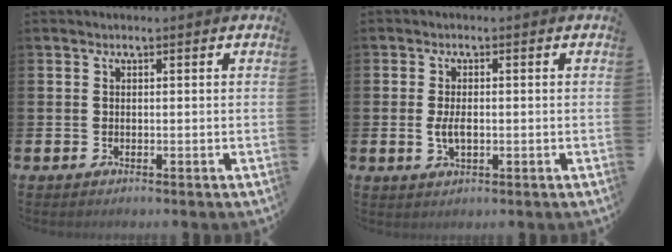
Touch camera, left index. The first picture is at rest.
{"total": 2.7, "force": [-0.2, 1.4, 2.4], "torque": [-0.038, 0.001, -0.006]}